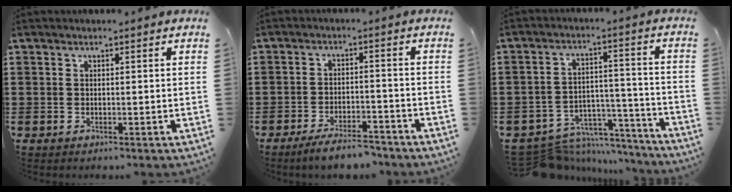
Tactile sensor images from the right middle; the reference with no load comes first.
{"total": 4.8, "force": [-4.3, 0.7, 2.0], "torque": [-0.038, 0.001, -0.084]}
{"total": 8.5, "force": [-7.7, 3.0, 1.8], "torque": [-0.032, 0.028, -0.145]}